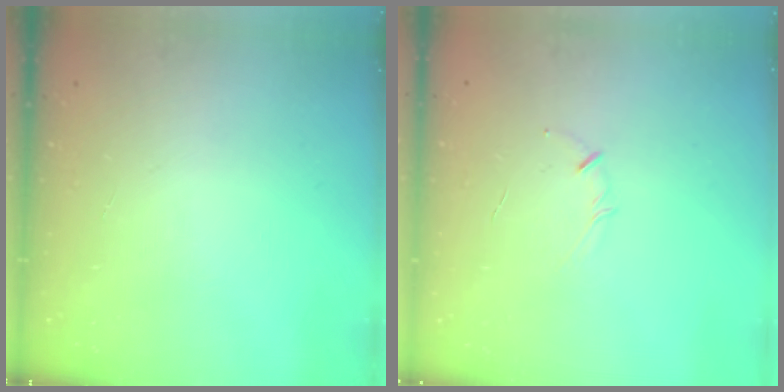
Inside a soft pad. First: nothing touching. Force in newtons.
{"total": 3.1, "press": 3.0, "slide": 0.7}